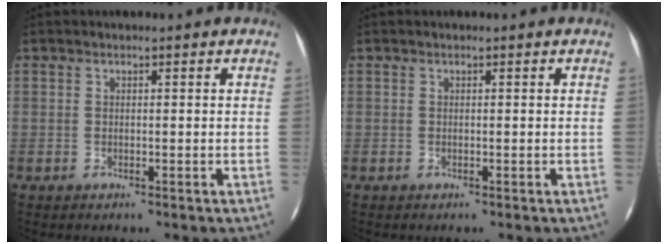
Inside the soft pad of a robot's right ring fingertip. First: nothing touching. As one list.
[{"total": 0.0}]